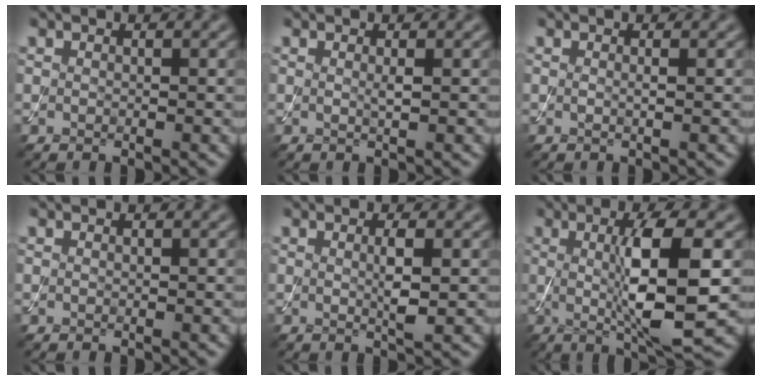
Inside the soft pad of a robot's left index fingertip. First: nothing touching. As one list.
[{"total": 0.7, "force": [0.1, 0.0, 0.6], "torque": [-0.014, -0.001, 0.001]}, {"total": 0.7, "force": [0.0, 0.2, 0.7], "torque": [-0.012, 0.000, -0.003]}, {"total": 0.0}, {"total": 2.1, "force": [0.2, 0.3, 2.1], "torque": [-0.040, -0.002, 0.002]}, {"total": 8.1, "force": [0.2, 1.6, 7.9], "torque": [-0.128, -0.010, 0.008]}]